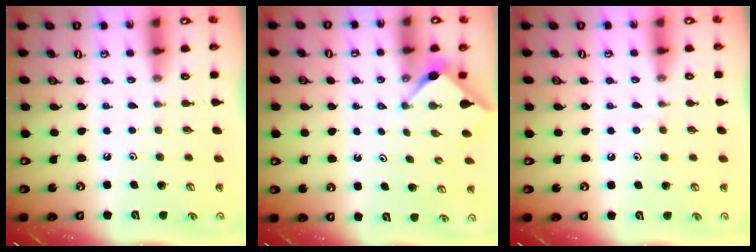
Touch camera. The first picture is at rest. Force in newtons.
{"total": 2.9, "press": 2.9, "slide": 0.4}
{"total": 6.0, "press": 5.9, "slide": 0.8}